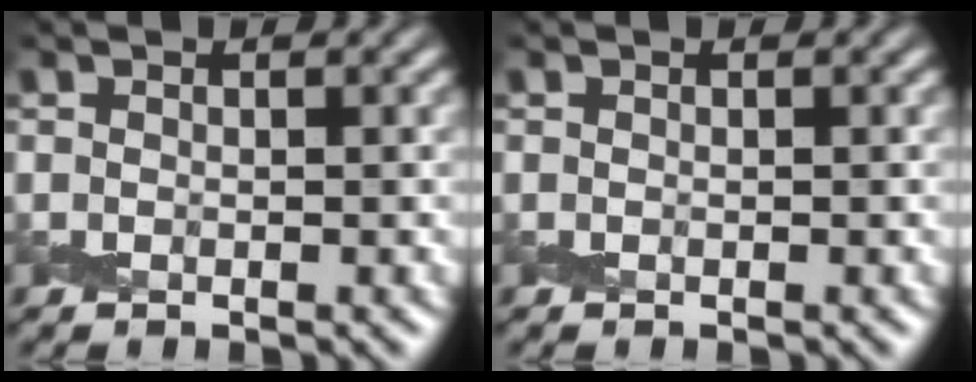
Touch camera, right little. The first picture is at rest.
{"total": 0.0}